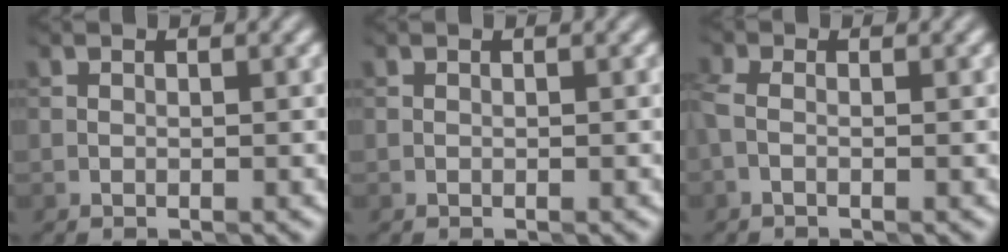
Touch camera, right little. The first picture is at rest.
{"total": 0.0}
{"total": 1.1, "force": [-0.6, 0.5, 0.8], "torque": [-0.028, 0.002, -0.012]}